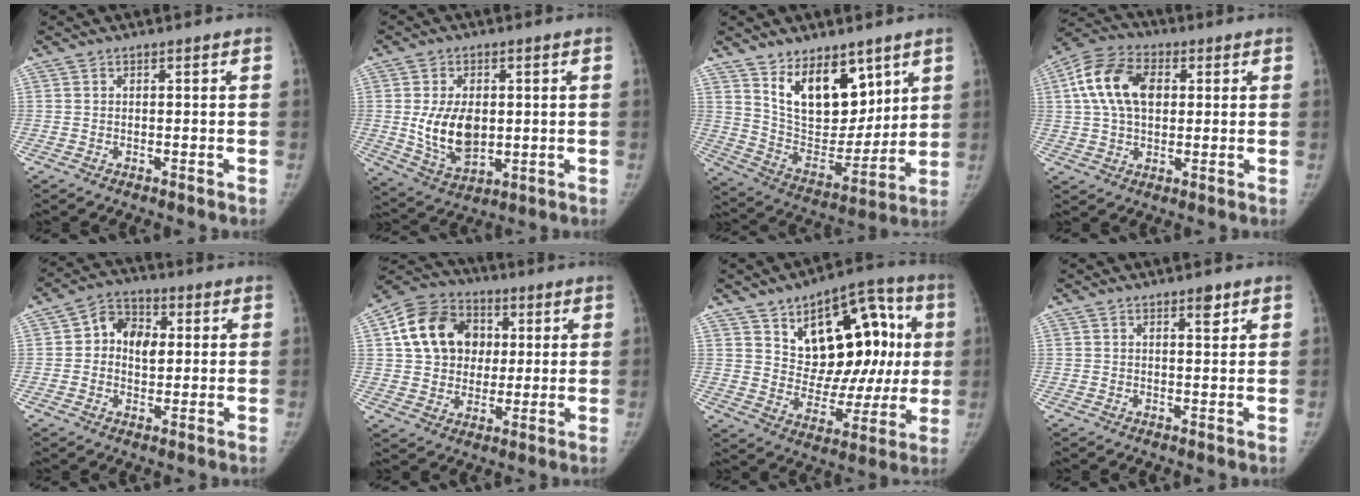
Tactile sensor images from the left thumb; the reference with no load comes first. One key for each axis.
{"total": 11.3, "fx": 0.4, "fy": 7.3, "fz": 8.7, "tx": -0.134, "ty": -0.012, "tz": 0.021}
{"total": 17.0, "fx": 9.3, "fy": 9.7, "fz": 10.4, "tx": -0.110, "ty": -0.069, "tz": 0.179}
{"total": 13.4, "fx": 2.8, "fy": 8.9, "fz": 9.7, "tx": -0.174, "ty": 0.016, "tz": 0.042}
{"total": 8.5, "fx": 1.2, "fy": 6.5, "fz": 5.4, "tx": -0.053, "ty": 0.010, "tz": 0.012}
{"total": 16.0, "fx": 3.6, "fy": 13.3, "fz": 8.2, "tx": -0.125, "ty": 0.011, "tz": 0.057}
{"total": 22.4, "fx": 6.2, "fy": 13.0, "fz": 17.1, "tx": -0.172, "ty": 0.001, "tz": 0.095}
{"total": 2.2, "fx": 1.4, "fy": 0.8, "fz": 1.5, "tx": -0.013, "ty": -0.008, "tz": 0.021}